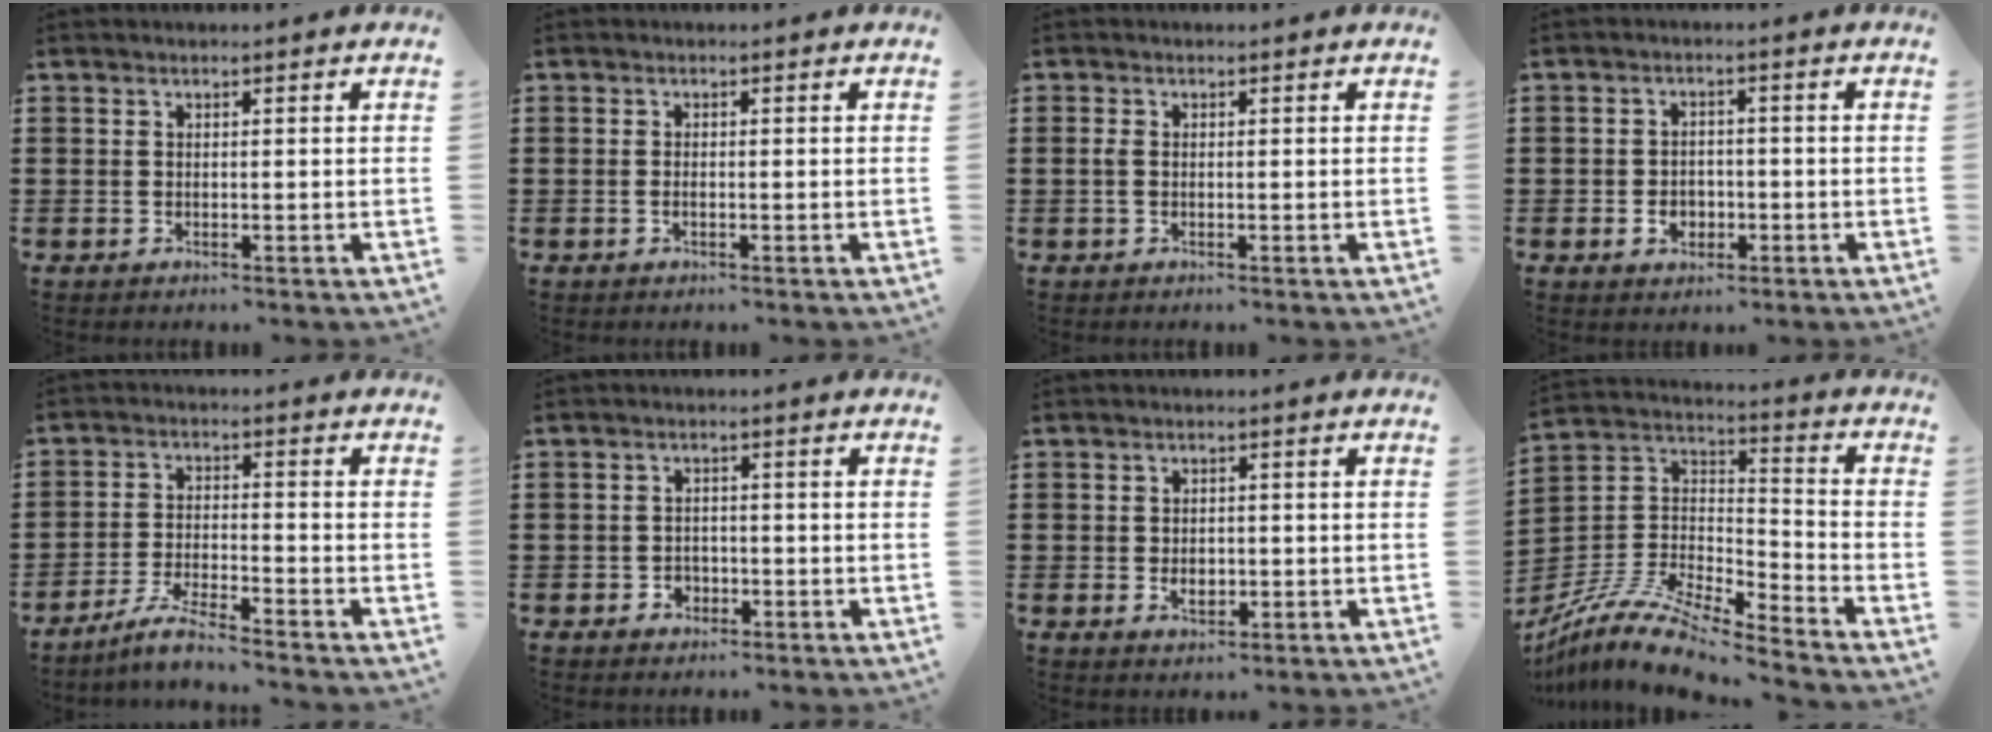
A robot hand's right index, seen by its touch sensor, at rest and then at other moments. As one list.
[{"total": 0.7, "force": [-0.3, 0.2, 0.5], "torque": [-0.012, -0.004, -0.004]}, {"total": 1.3, "force": [-0.2, 0.7, 1.1], "torque": [-0.030, 0.000, -0.008]}, {"total": 3.2, "force": [-1.0, 2.6, 1.6], "torque": [-0.027, 0.000, -0.022]}, {"total": 4.8, "force": [-4.4, 0.0, 1.9], "torque": [-0.047, -0.004, -0.088]}, {"total": 1.9, "force": [-1.0, 1.6, 0.5], "torque": [-0.014, 0.001, -0.022]}, {"total": 2.6, "force": [-0.4, 1.8, 1.9], "torque": [-0.029, 0.001, -0.011]}, {"total": 10.8, "force": [-9.3, 2.6, 4.7], "torque": [-0.100, 0.017, -0.188]}]